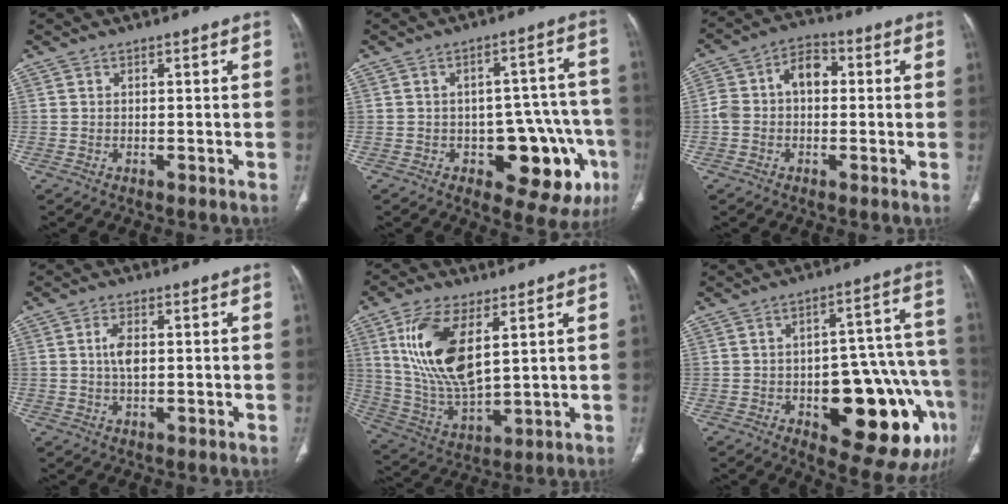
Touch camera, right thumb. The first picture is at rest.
{"total": 15.6, "force": [-5.5, 7.6, 12.4], "torque": [-0.120, 0.034, -0.056]}
{"total": 8.6, "force": [0.3, 6.0, 6.1], "torque": [-0.104, 0.033, -0.003]}
{"total": 3.7, "force": [0.4, 1.8, 3.2], "torque": [-0.064, 0.002, 0.008]}
{"total": 16.9, "force": [5.6, 7.6, 14.0], "torque": [-0.277, -0.025, 0.120]}
{"total": 24.3, "force": [-8.3, 10.4, 20.3], "torque": [-0.206, 0.043, -0.089]}